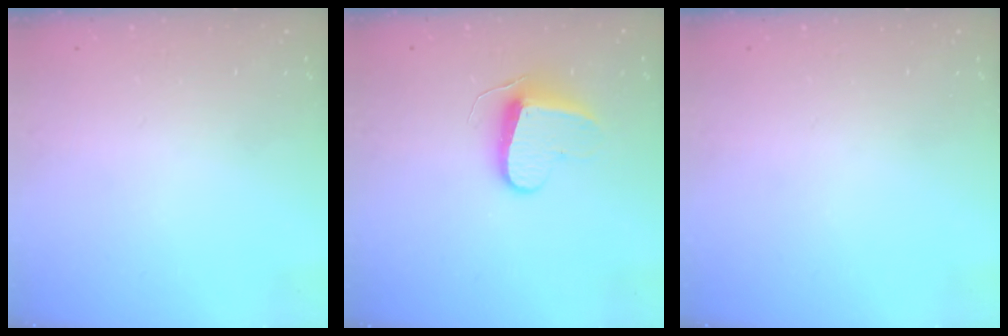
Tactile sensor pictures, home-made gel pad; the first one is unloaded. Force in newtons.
{"total": 9.0, "press": 9.0, "slide": 0.3}
{"total": 0.0}